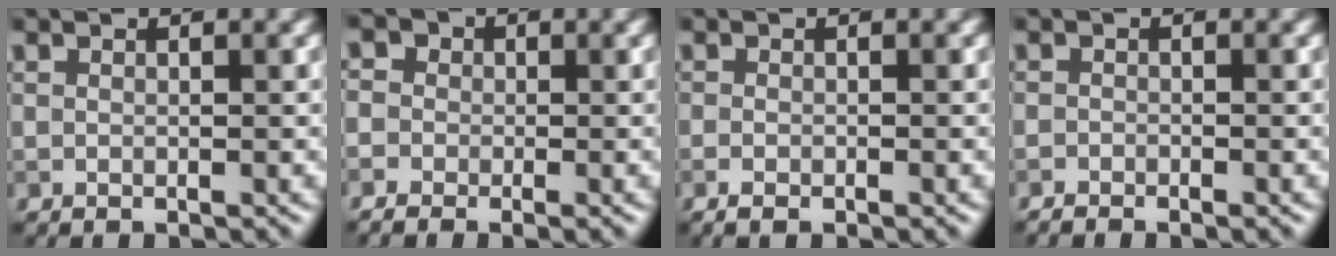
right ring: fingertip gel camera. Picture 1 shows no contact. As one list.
[{"total": 3.5, "force": [-1.3, 2.7, 1.8], "torque": [-0.023, 0.012, -0.031]}, {"total": 1.4, "force": [-0.8, 0.6, 1.0], "torque": [-0.020, -0.002, -0.009]}, {"total": 1.6, "force": [-1.5, 0.2, 0.4], "torque": [-0.011, 0.001, -0.029]}]